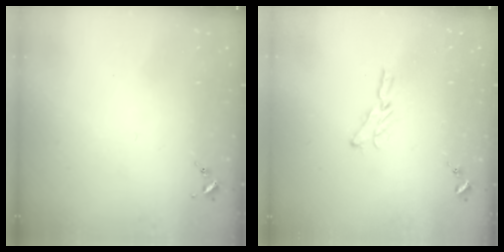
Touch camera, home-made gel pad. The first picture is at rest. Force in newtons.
{"total": 5.9, "press": 5.9, "slide": 0.5}